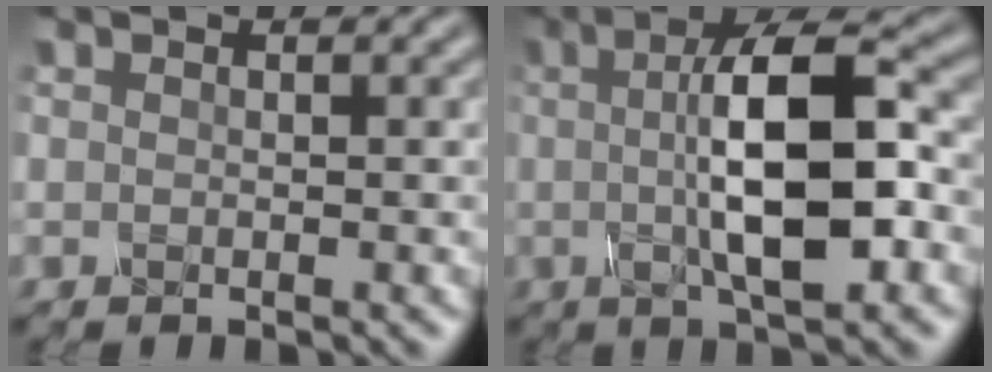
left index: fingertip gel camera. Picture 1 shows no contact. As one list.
[{"total": 9.7, "force": [0.3, 2.8, 9.3], "torque": [-0.144, 0.008, 0.001]}]